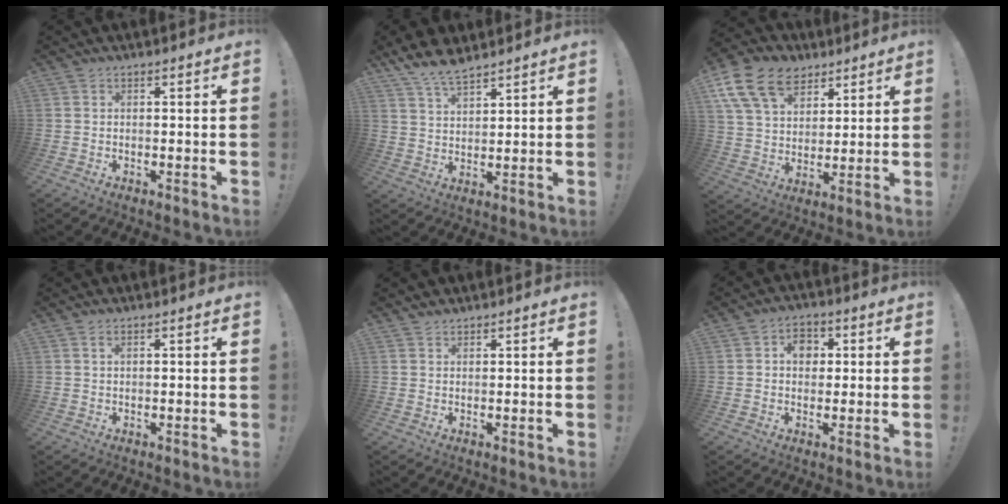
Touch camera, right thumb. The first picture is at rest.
{"total": 8.1, "force": [6.8, 2.6, 3.4], "torque": [-0.059, -0.039, 0.128]}
{"total": 17.0, "force": [8.8, 11.7, 8.6], "torque": [-0.157, -0.040, 0.168]}
{"total": 0.9, "force": [0.4, 0.4, 0.7], "torque": [-0.009, -0.001, 0.006]}
{"total": 1.5, "force": [1.4, 0.5, 0.1], "torque": [0.006, -0.008, 0.026]}
{"total": 5.9, "force": [1.3, 4.7, 3.4], "torque": [-0.037, -0.001, 0.018]}